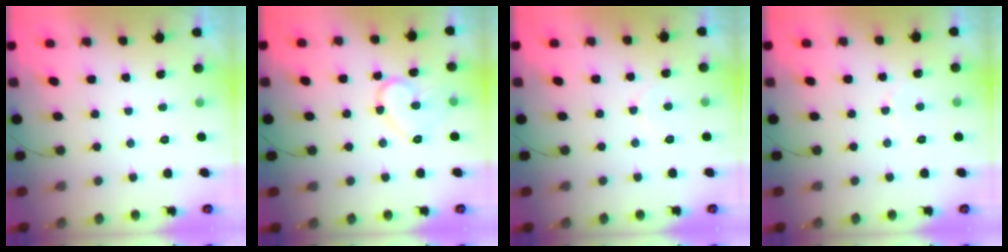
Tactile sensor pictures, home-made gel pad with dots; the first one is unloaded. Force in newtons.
{"total": 12.0, "press": 11.9, "slide": 1.0}
{"total": 4.8, "press": 4.8, "slide": 0.3}
{"total": 3.0, "press": 3.0, "slide": 0.3}